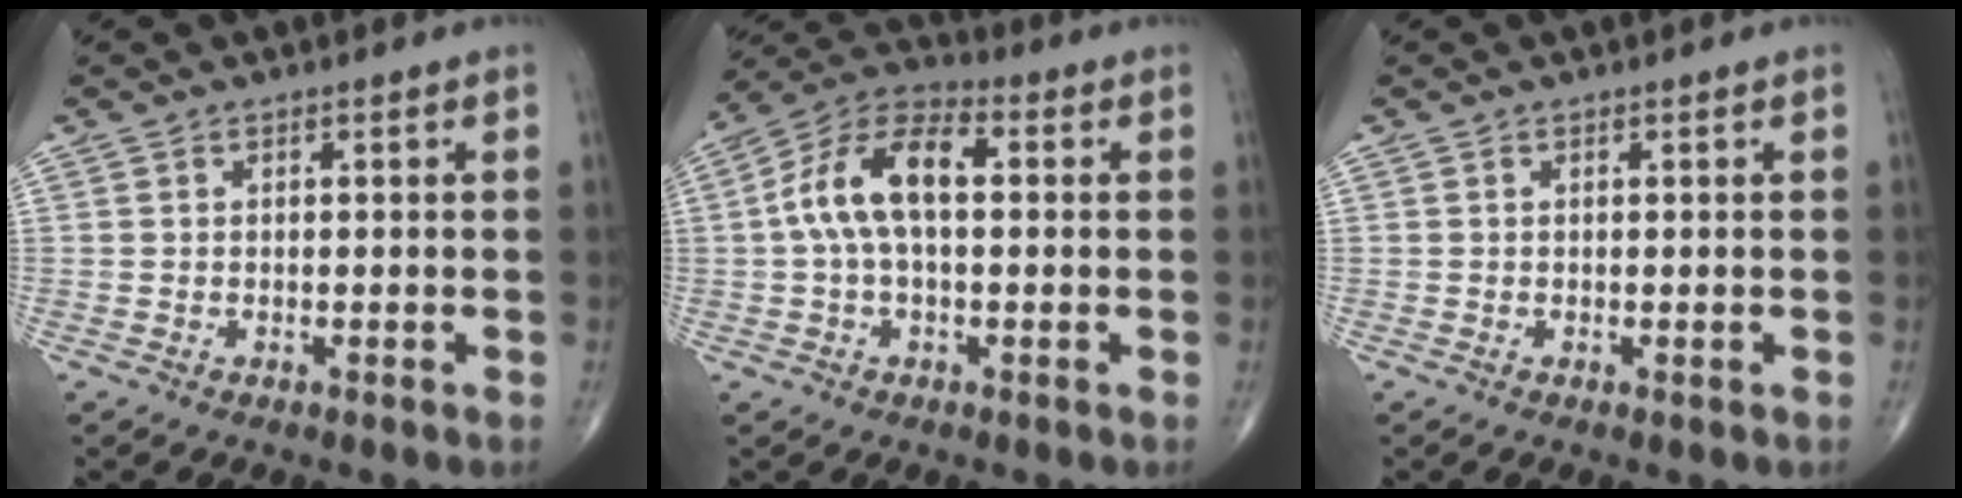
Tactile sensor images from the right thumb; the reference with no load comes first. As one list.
[{"total": 12.6, "force": [1.2, 6.7, 10.6], "torque": [-0.202, 0.038, 0.011]}, {"total": 0.0}]